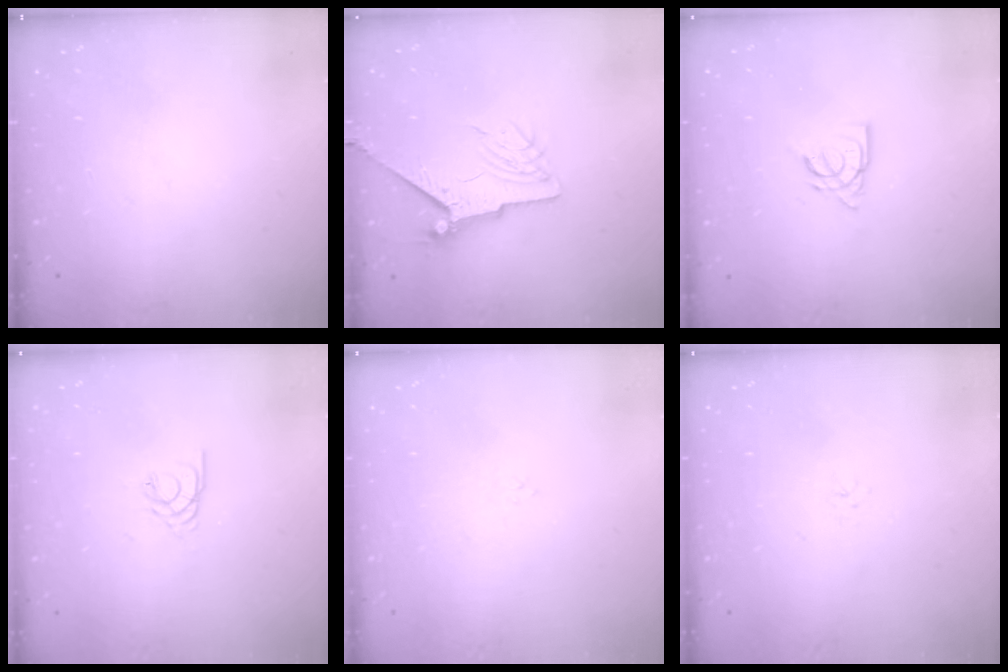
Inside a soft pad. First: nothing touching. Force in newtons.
{"total": 7.0, "press": 6.9, "slide": 1.1}
{"total": 8.3, "press": 8.3, "slide": 1.0}
{"total": 2.2, "press": 2.1, "slide": 0.4}
{"total": 2.9, "press": 2.9, "slide": 0.3}
{"total": 1.6, "press": 1.6, "slide": 0.2}